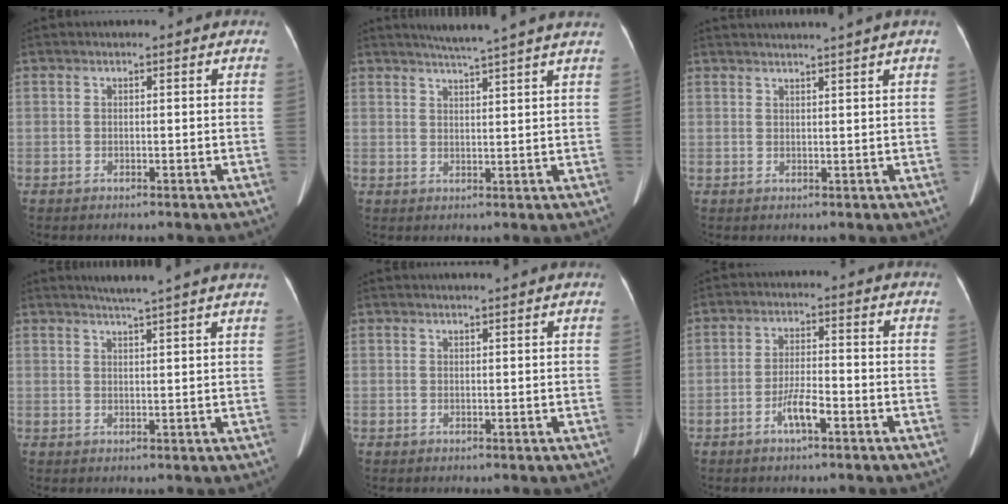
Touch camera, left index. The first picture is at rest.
{"total": 8.5, "force": [7.3, -1.4, 4.1], "torque": [-0.060, 0.012, 0.089]}
{"total": 5.1, "force": [4.3, -1.6, 2.1], "torque": [-0.023, 0.014, 0.054]}
{"total": 6.2, "force": [5.4, -1.2, 2.9], "torque": [-0.042, 0.011, 0.067]}
{"total": 1.9, "force": [1.6, -0.6, 0.7], "torque": [-0.010, 0.007, 0.026]}
{"total": 4.1, "force": [-2.3, 0.6, 3.4], "torque": [-0.067, 0.000, -0.045]}